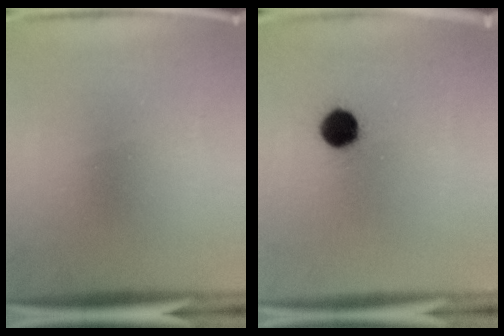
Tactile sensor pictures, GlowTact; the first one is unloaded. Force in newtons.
{"total": 6.8}